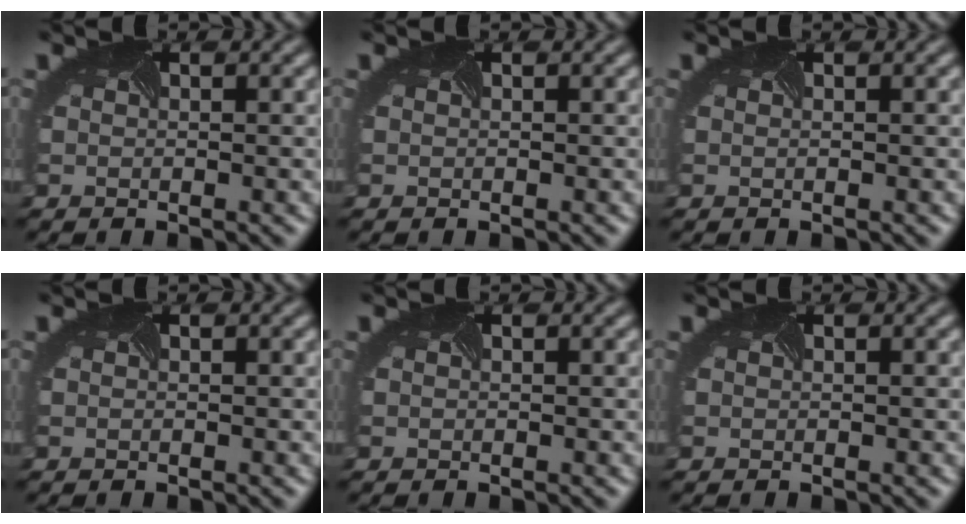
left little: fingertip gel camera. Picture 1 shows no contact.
{"total": 0.0}
{"total": 0.7, "force": [0.4, 0.4, 0.4], "torque": [-0.010, 0.009, -0.001]}
{"total": 0.0}
{"total": 0.0}
{"total": 0.0}